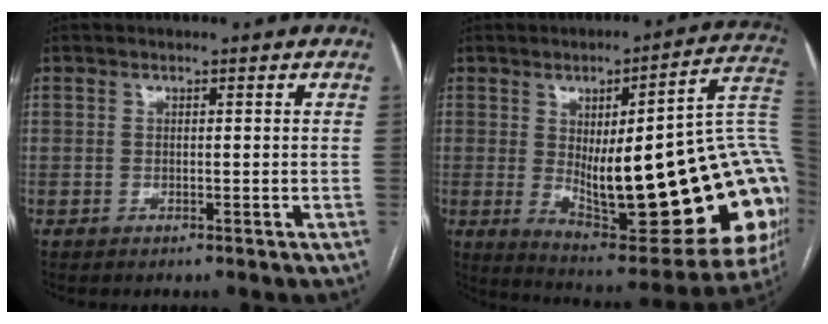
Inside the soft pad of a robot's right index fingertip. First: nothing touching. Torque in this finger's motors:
{"motor_torque": [2.14, 0.00, 1.05, 0.21]}